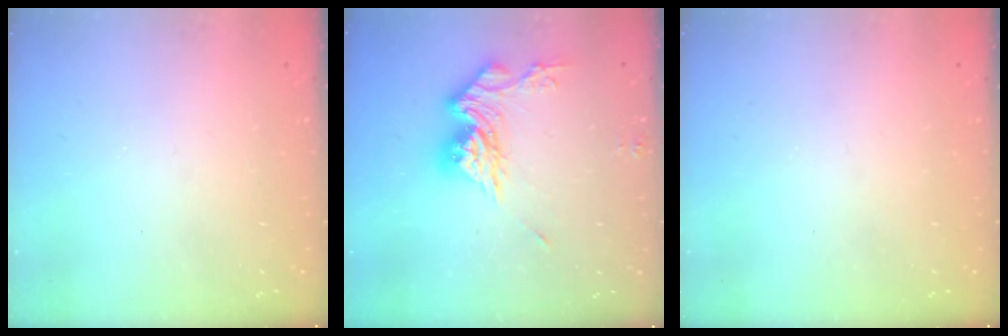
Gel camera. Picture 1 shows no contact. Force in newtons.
{"total": 14.3, "press": 14.3, "slide": 1.1}
{"total": 0.0}